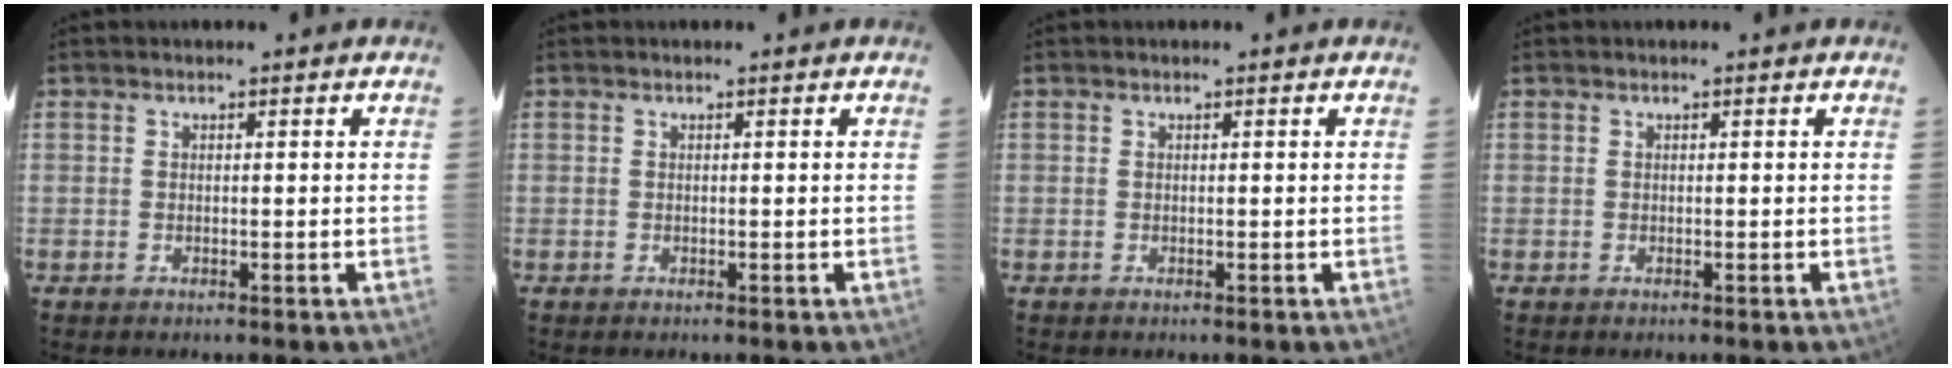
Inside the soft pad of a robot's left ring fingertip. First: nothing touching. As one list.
[{"total": 0.0}, {"total": 0.0}, {"total": 0.0}]